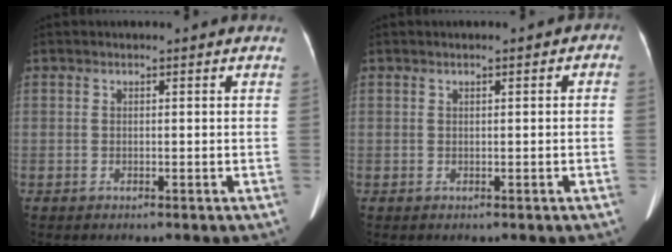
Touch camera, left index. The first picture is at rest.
{"total": 1.1, "force": [0.2, 0.5, 1.0], "torque": [-0.006, 0.010, 0.000]}